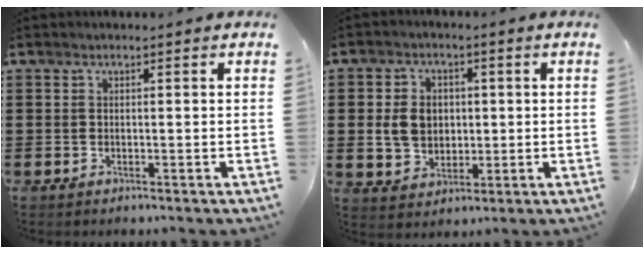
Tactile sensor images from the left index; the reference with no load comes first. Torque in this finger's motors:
{"motor_torque": [0.89, -0.25, 0.39, 0.09]}